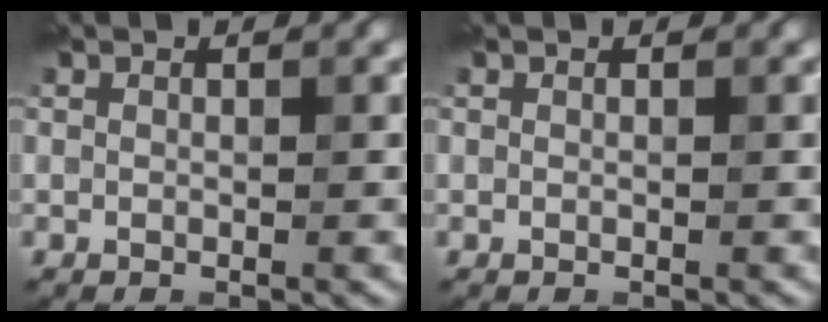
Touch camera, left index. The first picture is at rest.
{"total": 0.0}